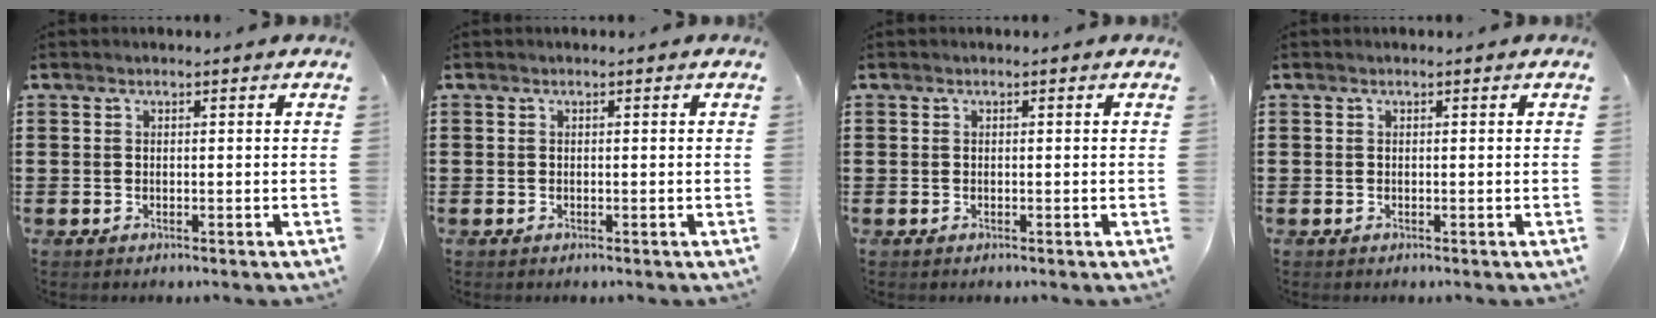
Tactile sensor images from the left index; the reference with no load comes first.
{"total": 0.0}
{"total": 0.0}
{"total": 0.0}